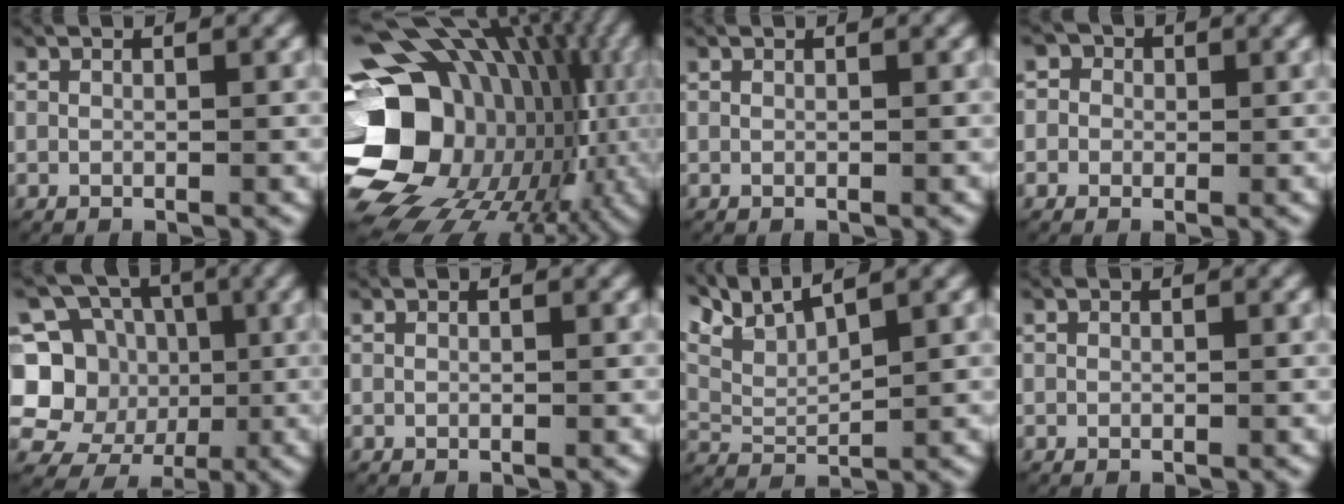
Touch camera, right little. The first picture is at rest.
{"total": 22.1, "force": [-1.0, 15.3, 15.9], "torque": [-0.276, -0.038, 0.001]}
{"total": 0.0}
{"total": 4.5, "force": [0.7, 4.2, 1.6], "torque": [-0.041, 0.010, -0.006]}
{"total": 14.4, "force": [-0.6, 12.7, 6.8], "torque": [-0.158, -0.045, -0.005]}
{"total": 0.0}
{"total": 6.8, "force": [5.1, 2.6, 3.7], "torque": [-0.088, 0.014, 0.086]}
{"total": 0.0}